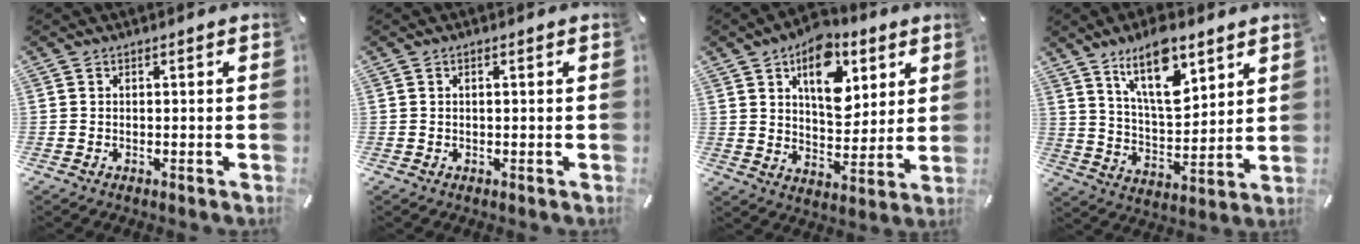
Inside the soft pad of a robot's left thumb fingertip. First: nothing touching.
{"total": 0.6, "force": [0.1, 0.0, 0.6], "torque": [-0.012, 0.001, 0.002]}
{"total": 14.6, "force": [7.0, 9.1, 9.0], "torque": [-0.124, -0.026, 0.123]}
{"total": 15.4, "force": [9.2, 6.9, 10.2], "torque": [-0.177, -0.036, 0.157]}